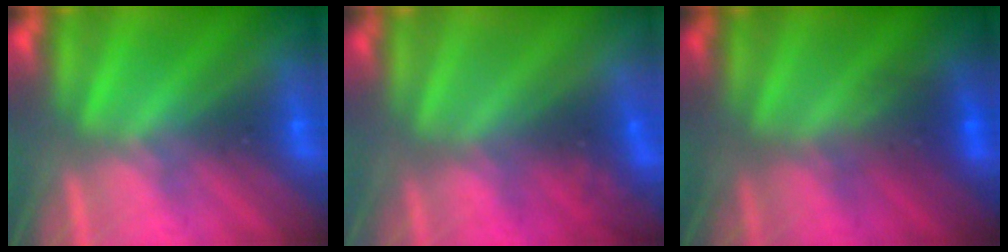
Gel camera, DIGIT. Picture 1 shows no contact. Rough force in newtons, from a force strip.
{"total": 3.9}
{"total": 2.2}